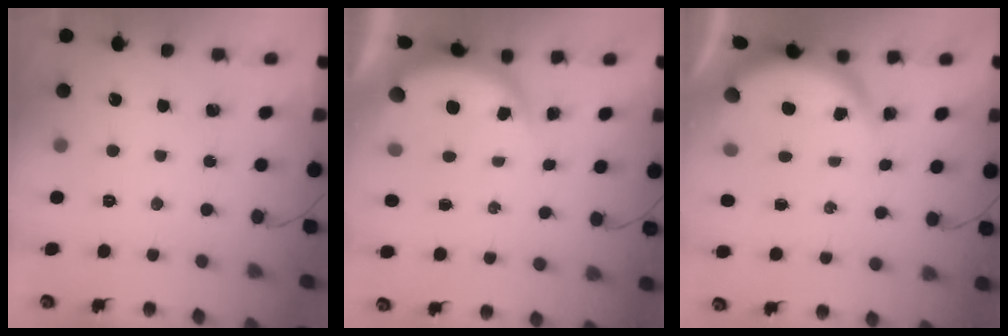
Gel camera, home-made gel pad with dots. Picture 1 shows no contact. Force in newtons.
{"total": 4.5, "press": 4.4, "slide": 0.8}
{"total": 4.0, "press": 4.0, "slide": 0.2}